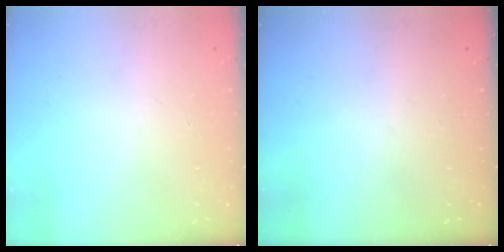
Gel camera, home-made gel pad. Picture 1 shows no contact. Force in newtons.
{"total": 0.0}